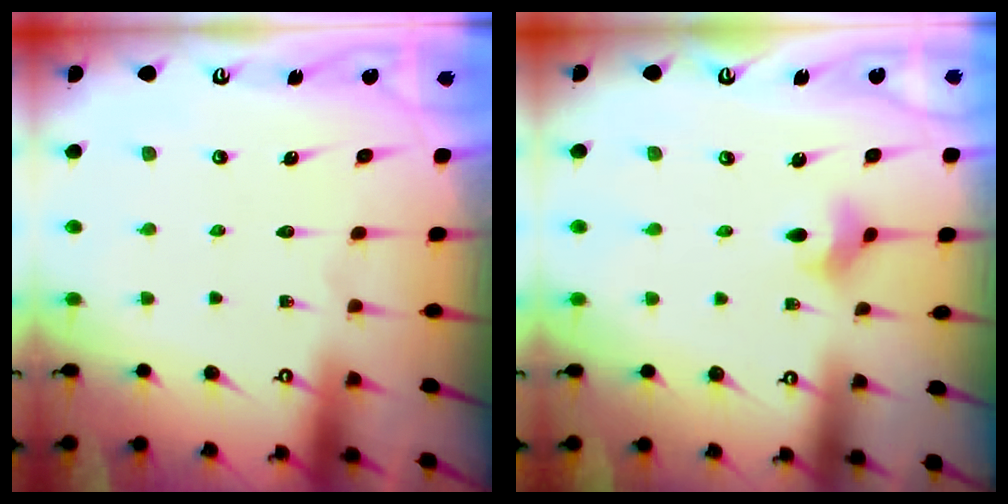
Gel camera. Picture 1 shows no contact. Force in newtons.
{"total": 2.8, "press": 2.8, "slide": 0.1}